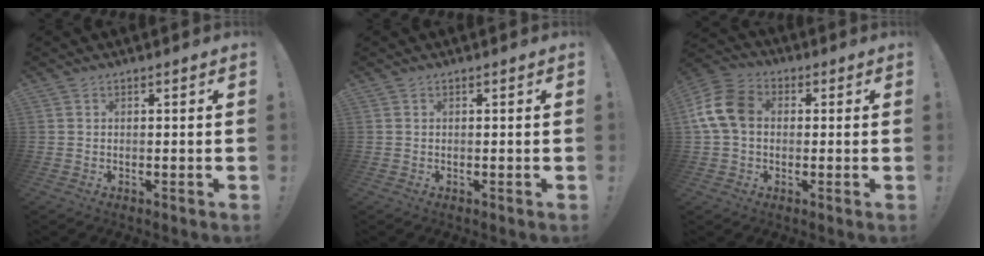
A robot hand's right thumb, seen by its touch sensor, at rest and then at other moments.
{"total": 0.0}
{"total": 12.3, "force": [1.5, 8.8, 8.4], "torque": [-0.168, 0.015, 0.034]}